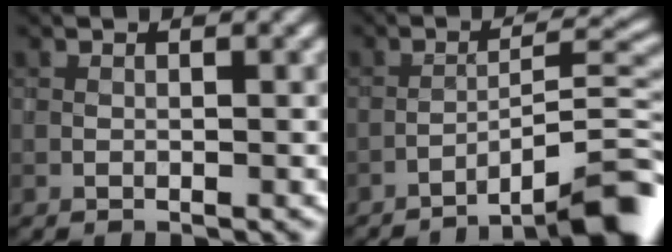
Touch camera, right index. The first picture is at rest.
{"total": 7.8, "force": [-5.8, 0.9, 5.1], "torque": [-0.060, 0.024, -0.093]}